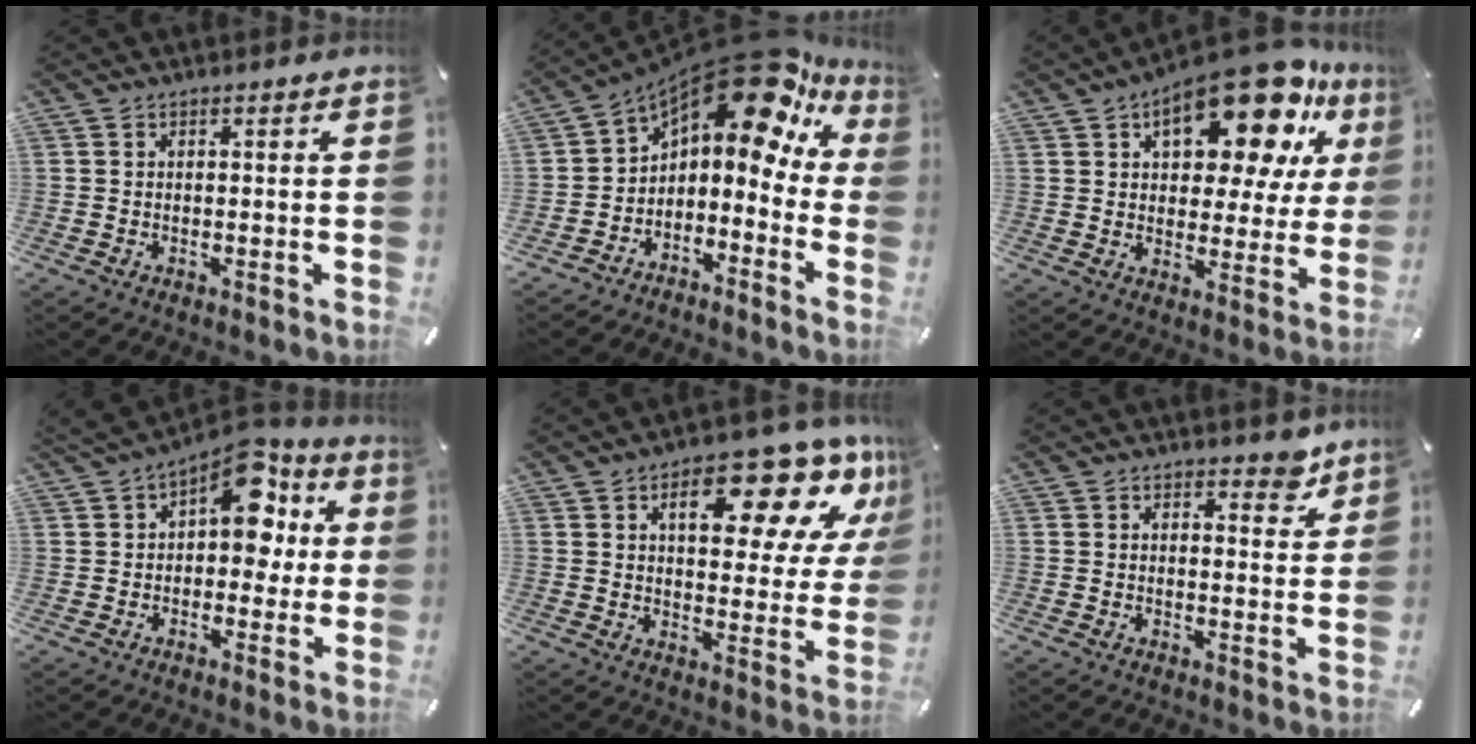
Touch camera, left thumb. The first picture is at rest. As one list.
[{"total": 16.0, "force": [10.4, 6.4, 10.4], "torque": [-0.151, -0.078, 0.170]}, {"total": 20.2, "force": [12.0, 9.0, 13.5], "torque": [-0.186, -0.074, 0.194]}, {"total": 13.8, "force": [4.8, 8.8, 9.4], "torque": [-0.115, -0.029, 0.084]}, {"total": 18.2, "force": [10.3, 8.4, 12.5], "torque": [-0.155, -0.057, 0.161]}, {"total": 4.6, "force": [3.6, 2.4, 1.6], "torque": [-0.001, -0.023, 0.057]}]